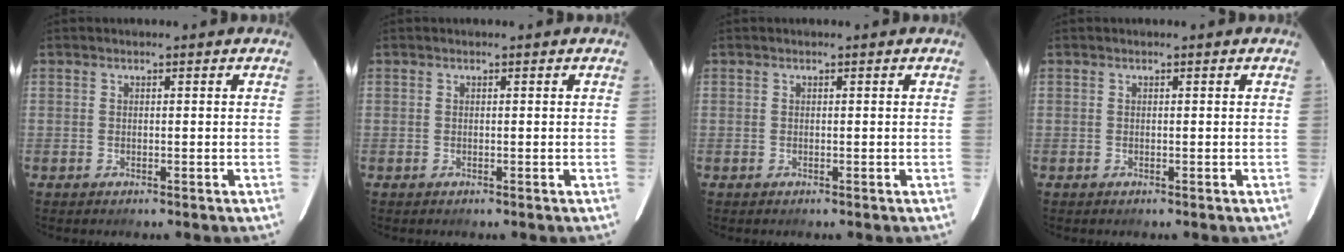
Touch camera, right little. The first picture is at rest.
{"total": 0.0}
{"total": 0.0}
{"total": 0.0}